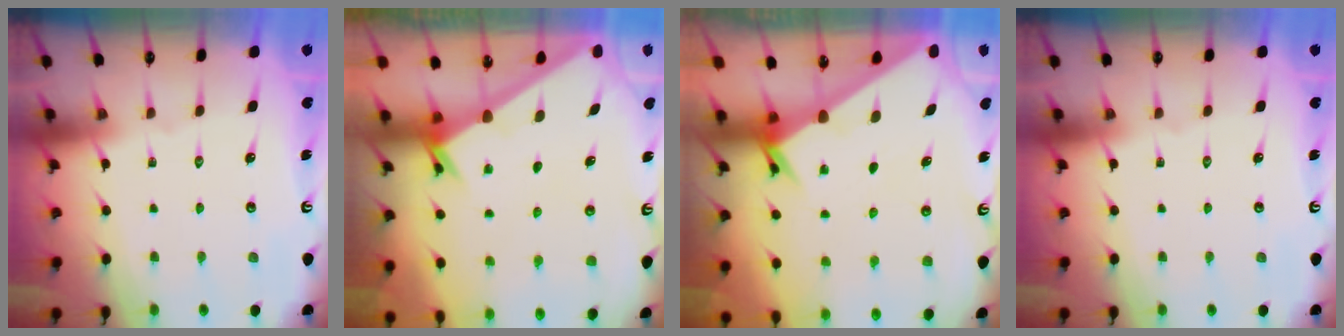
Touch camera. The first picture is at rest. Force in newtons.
{"total": 2.3, "press": 2.3, "slide": 0.2}
{"total": 2.4, "press": 2.4, "slide": 0.2}
{"total": 0.0}